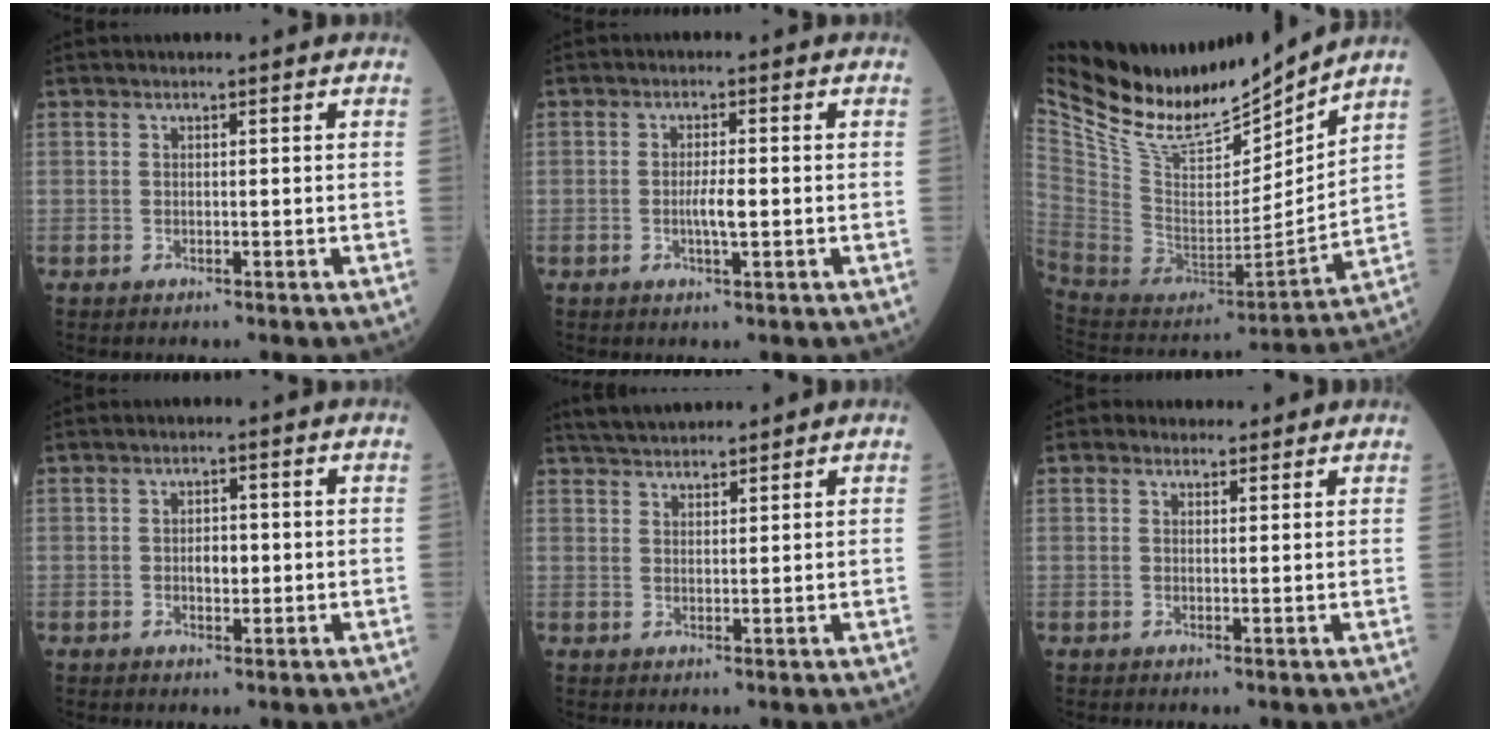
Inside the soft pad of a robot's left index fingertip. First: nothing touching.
{"total": 2.7, "force": [-0.7, 0.2, 2.6], "torque": [-0.050, -0.005, -0.014]}
{"total": 22.4, "force": [19.4, 4.4, 10.4], "torque": [-0.204, -0.023, 0.346]}
{"total": 2.5, "force": [-0.4, 1.3, 2.1], "torque": [-0.031, 0.000, -0.007]}
{"total": 5.9, "force": [5.6, 1.0, 1.8], "torque": [-0.031, 0.028, 0.096]}
{"total": 2.6, "force": [2.1, 1.6, 0.2], "torque": [0.002, 0.012, 0.025]}